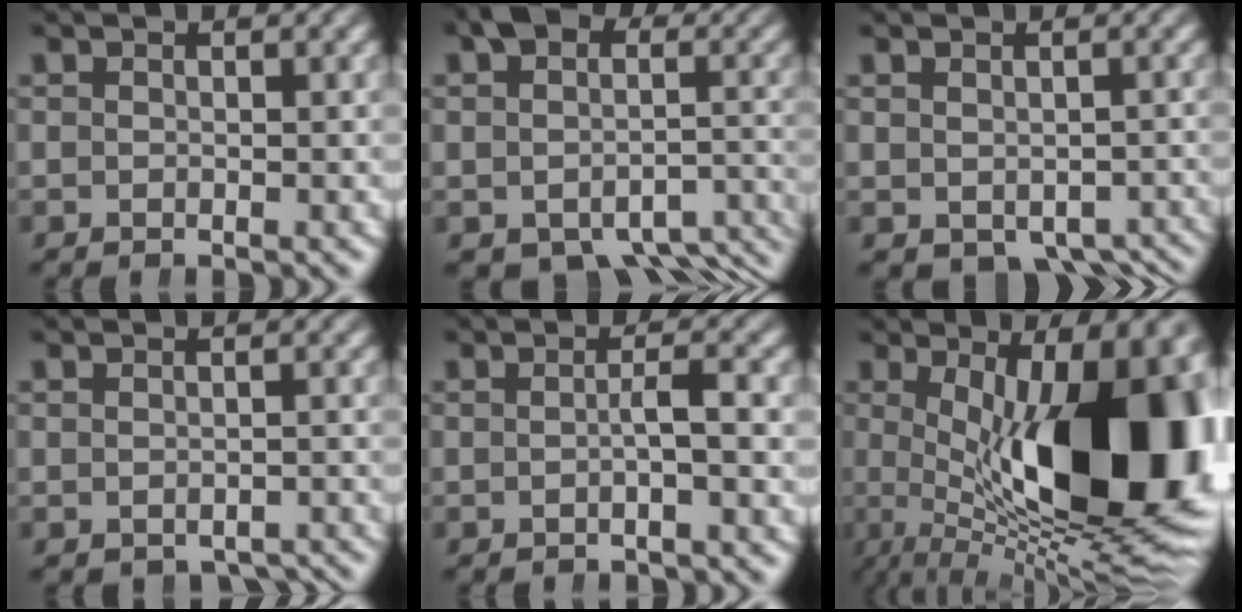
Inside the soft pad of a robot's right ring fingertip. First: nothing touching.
{"total": 7.4, "force": [-4.9, 4.3, 3.4], "torque": [-0.034, -0.025, -0.066]}
{"total": 5.7, "force": [-4.6, 2.5, 2.3], "torque": [-0.015, -0.026, -0.052]}
{"total": 2.7, "force": [-2.5, 0.9, 0.5], "torque": [-0.006, -0.013, -0.032]}
{"total": 1.7, "force": [-0.5, -0.2, 1.6], "torque": [-0.023, 0.006, -0.010]}
{"total": 22.4, "force": [-1.0, 10.3, 19.9], "torque": [-0.276, -0.029, 0.009]}